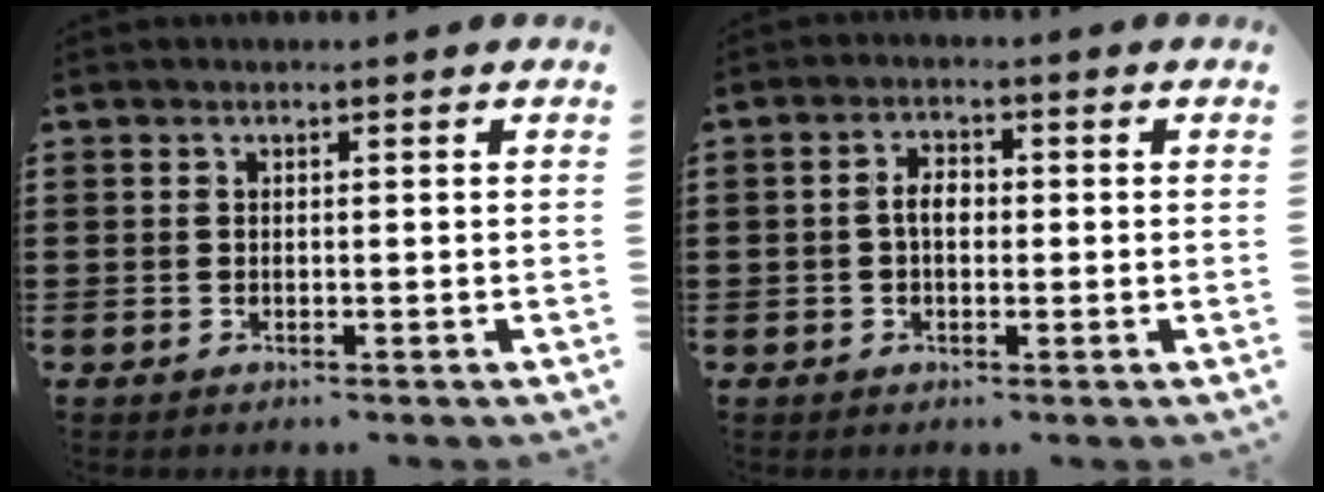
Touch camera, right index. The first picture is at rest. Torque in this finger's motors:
{"motor_torque": [0.07, -0.05, 0.08, 0.06]}